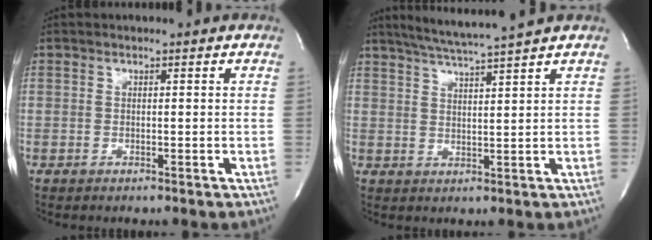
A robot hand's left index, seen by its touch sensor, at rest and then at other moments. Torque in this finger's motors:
{"motor_torque": [-0.01, -0.17, -0.16, 0.00]}